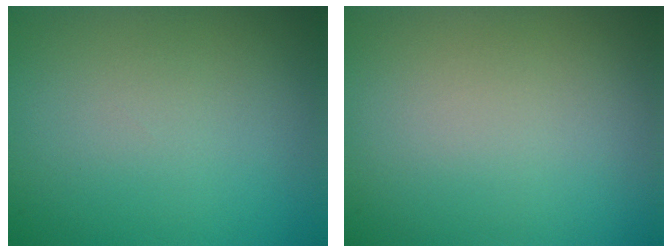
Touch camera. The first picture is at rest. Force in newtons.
{"total": 0.0}